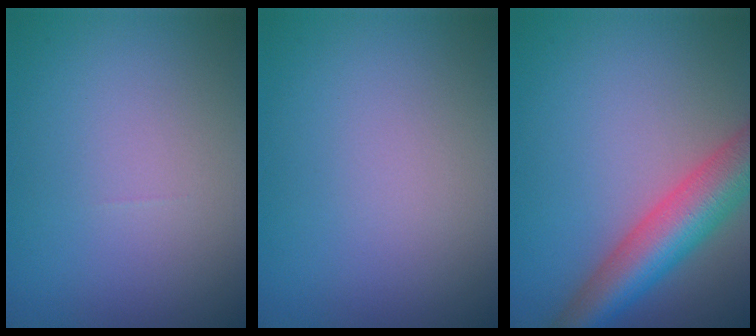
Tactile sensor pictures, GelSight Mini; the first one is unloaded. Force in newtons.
{"total": 0.0}
{"total": 7.4, "press": 7.4, "slide": 0.3}